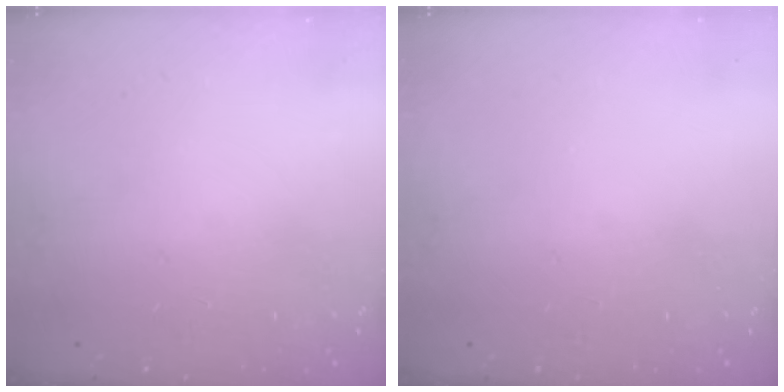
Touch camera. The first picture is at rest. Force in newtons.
{"total": 0.0}